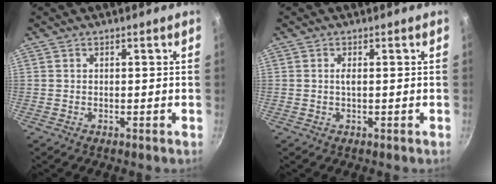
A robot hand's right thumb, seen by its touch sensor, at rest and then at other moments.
{"total": 1.1, "force": [0.1, 0.4, 1.1], "torque": [-0.021, 0.000, 0.001]}